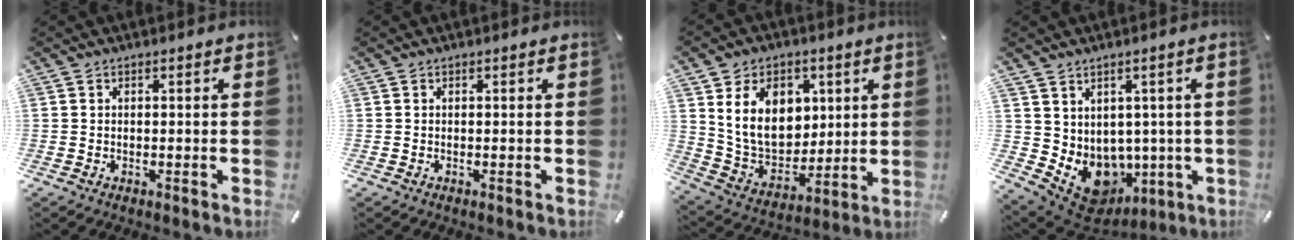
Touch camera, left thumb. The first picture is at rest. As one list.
[{"total": 0.0}, {"total": 15.6, "force": [4.9, 11.9, 8.7], "torque": [-0.163, -0.011, 0.095]}, {"total": 8.2, "force": [-0.4, 7.7, 2.8], "torque": [-0.051, -0.029, 0.013]}]